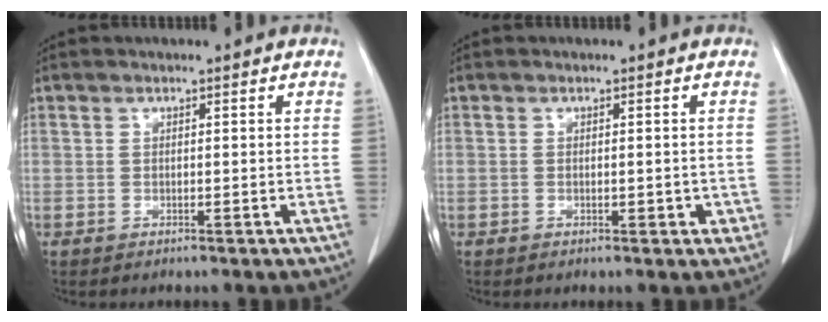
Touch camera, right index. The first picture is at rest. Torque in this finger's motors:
{"motor_torque": [-0.15, 0.29, 0.00, 0.01]}